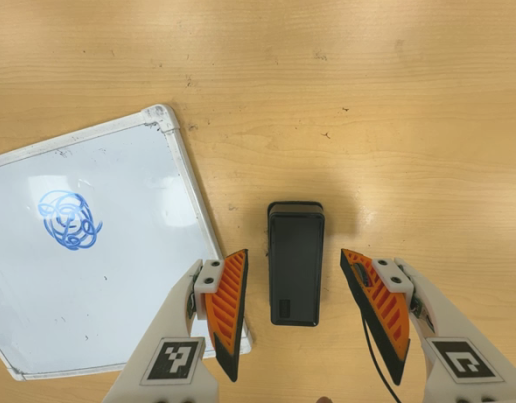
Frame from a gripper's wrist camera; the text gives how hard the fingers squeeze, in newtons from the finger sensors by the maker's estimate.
{"total": 0.0}